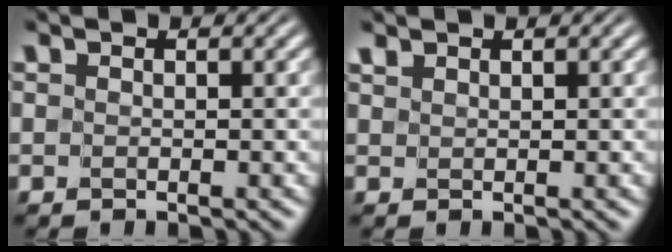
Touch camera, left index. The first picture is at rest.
{"total": 0.9, "force": [0.8, 0.2, -0.1], "torque": [0.001, 0.004, 0.019]}